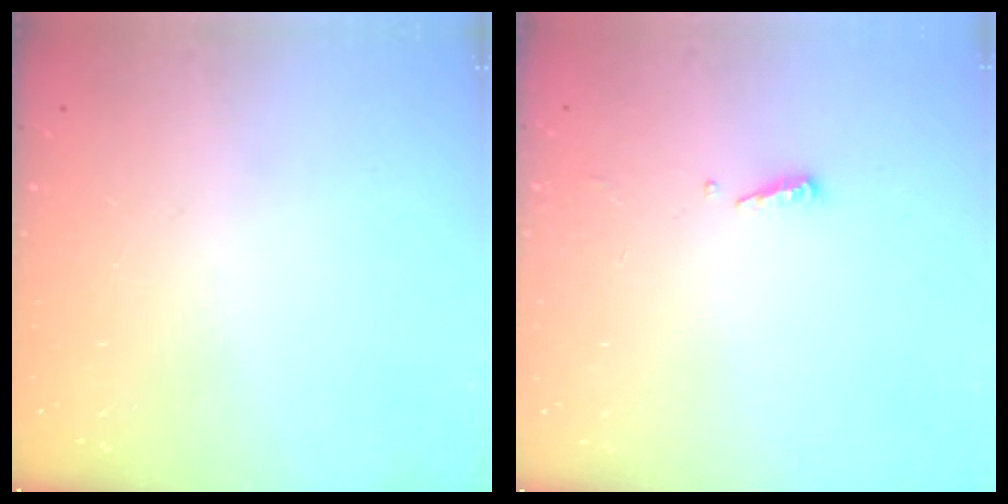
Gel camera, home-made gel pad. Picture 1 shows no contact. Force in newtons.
{"total": 3.7, "press": 3.6, "slide": 0.5}